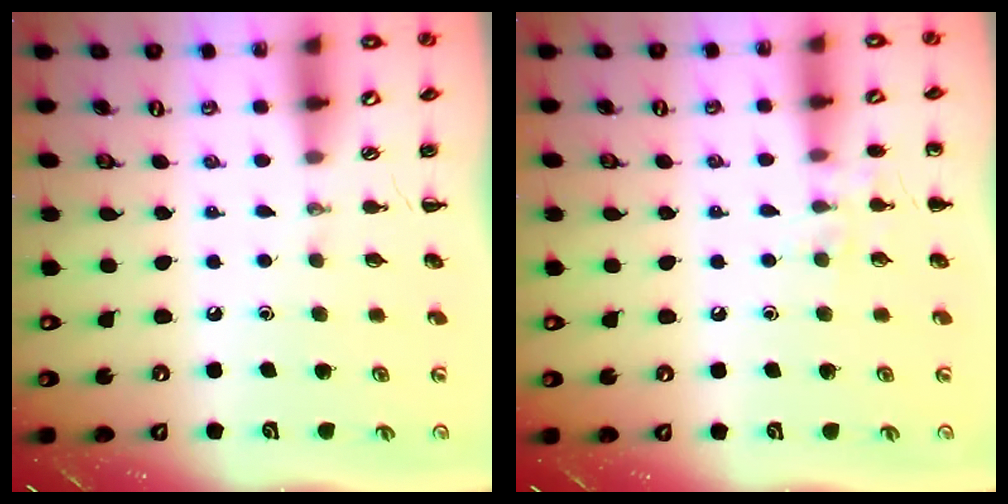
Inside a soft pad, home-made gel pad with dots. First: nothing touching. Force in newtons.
{"total": 6.3, "press": 6.2, "slide": 1.2}